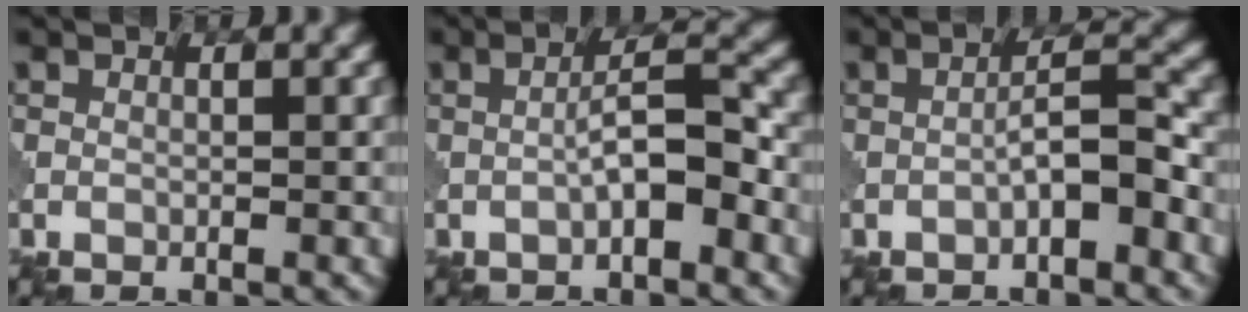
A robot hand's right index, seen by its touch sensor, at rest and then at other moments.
{"total": 3.7, "force": [-1.2, 0.8, 3.4], "torque": [-0.061, 0.011, -0.025]}
{"total": 3.3, "force": [-1.4, 0.7, 2.9], "torque": [-0.051, 0.014, -0.030]}